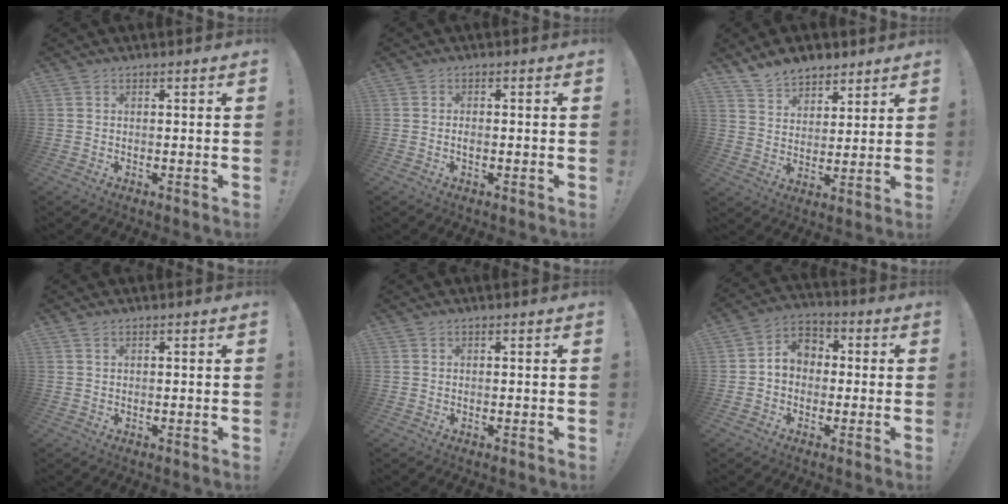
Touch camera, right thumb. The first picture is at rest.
{"total": 1.2, "force": [-0.6, 0.5, 0.9], "torque": [-0.017, 0.002, -0.010]}
{"total": 9.0, "force": [7.5, 4.6, 1.5], "torque": [-0.033, -0.055, 0.147]}
{"total": 0.8, "force": [0.5, 0.3, 0.5], "torque": [-0.009, -0.001, 0.010]}
{"total": 0.0}
{"total": 7.5, "force": [0.1, 6.4, 4.0], "torque": [-0.055, 0.014, 0.007]}